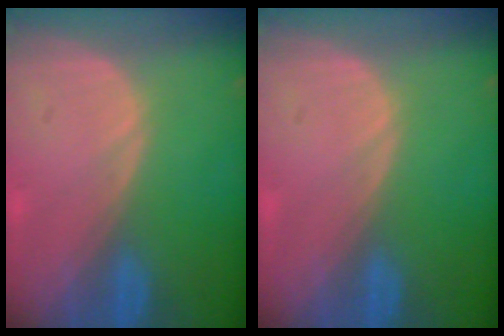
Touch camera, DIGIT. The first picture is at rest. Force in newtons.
{"total": 0.0}